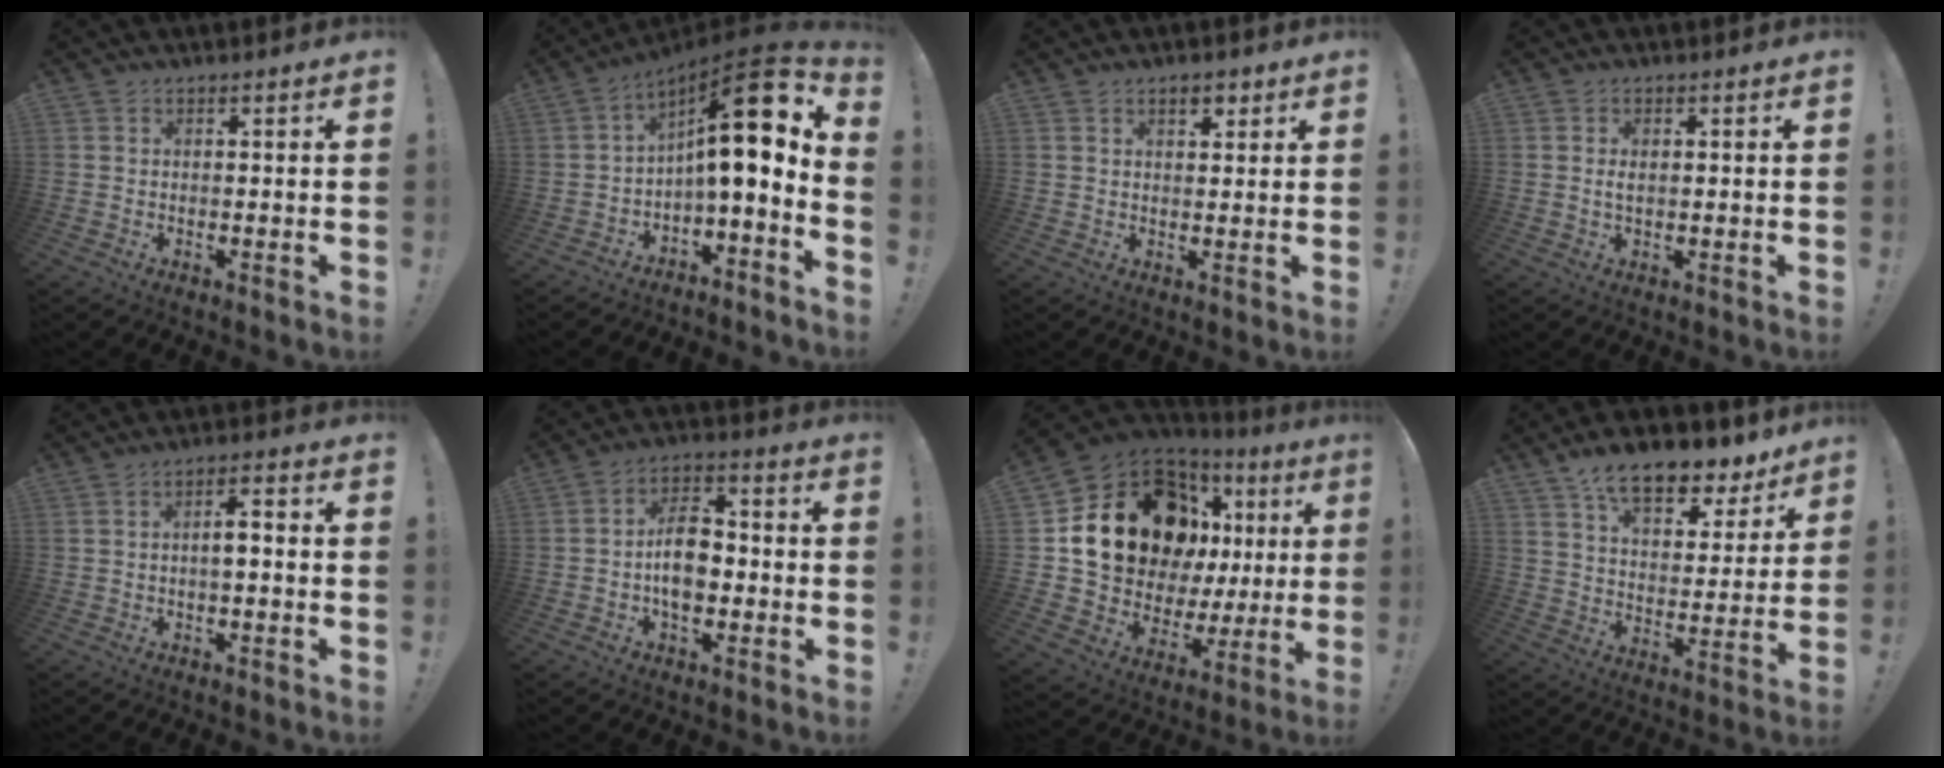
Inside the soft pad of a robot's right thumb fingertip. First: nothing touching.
{"total": 16.2, "force": [3.7, 4.0, 15.2], "torque": [-0.228, -0.029, 0.057]}
{"total": 3.2, "force": [1.9, 2.0, 1.7], "torque": [-0.019, -0.005, 0.032]}
{"total": 1.8, "force": [0.1, 0.7, 1.6], "torque": [-0.026, 0.000, -0.001]}
{"total": 3.2, "force": [-1.2, 0.7, 2.9], "torque": [-0.045, 0.006, -0.025]}
{"total": 11.2, "force": [-2.3, 7.2, 8.3], "torque": [-0.135, 0.017, -0.040]}
{"total": 22.4, "force": [8.3, 15.0, 14.5], "torque": [-0.252, -0.034, 0.181]}
{"total": 13.6, "force": [10.1, 5.9, 6.9], "torque": [-0.108, -0.073, 0.178]}